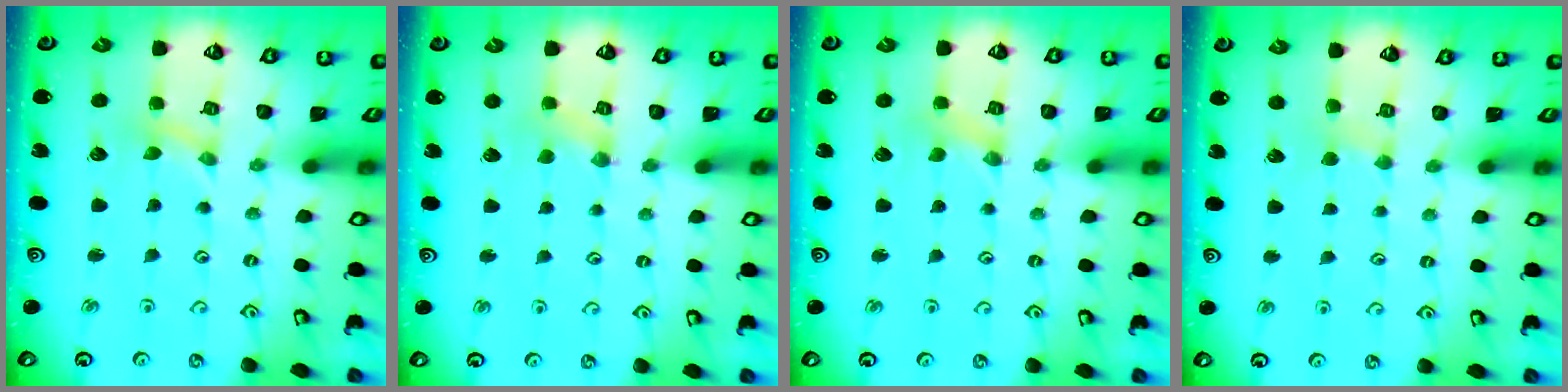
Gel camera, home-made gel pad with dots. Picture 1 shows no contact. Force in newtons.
{"total": 2.0, "press": 2.0, "slide": 0.3}
{"total": 0.0}
{"total": 1.6, "press": 1.6, "slide": 0.3}